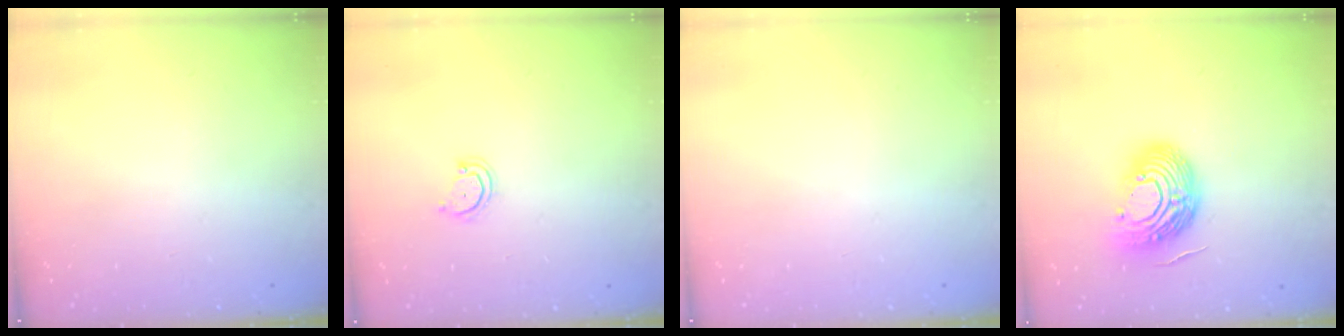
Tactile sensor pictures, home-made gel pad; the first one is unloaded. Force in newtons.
{"total": 3.1, "press": 3.1, "slide": 0.2}
{"total": 0.0}
{"total": 13.9, "press": 13.8, "slide": 1.6}